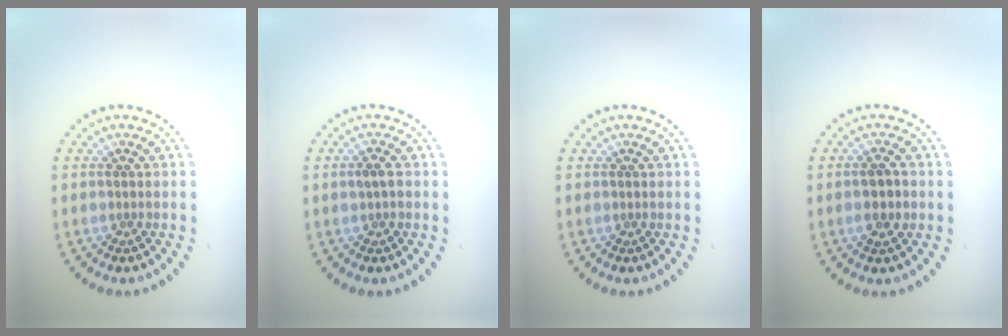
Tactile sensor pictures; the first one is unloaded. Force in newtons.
{"total": 1.4, "press": 1.4, "slide": 0.1}
{"total": 0.0}
{"total": 2.4, "press": 2.4, "slide": 0.5}